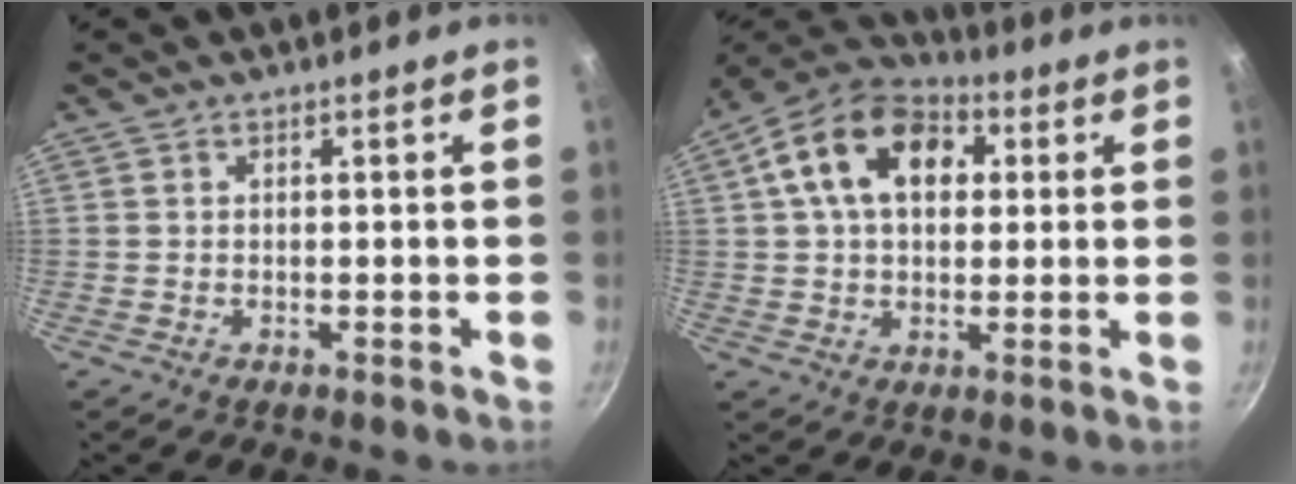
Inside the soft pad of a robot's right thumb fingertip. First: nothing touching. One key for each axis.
{"total": 16.5, "fx": 4.4, "fy": 11.2, "fz": 11.3, "tx": -0.170, "ty": 0.020, "tz": 0.057}